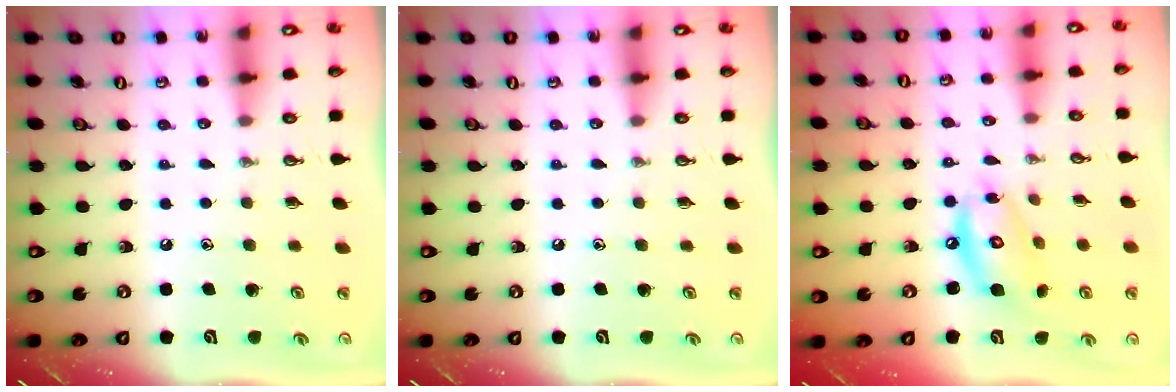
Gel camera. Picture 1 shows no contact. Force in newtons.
{"total": 0.0}
{"total": 11.5, "press": 11.5, "slide": 0.8}